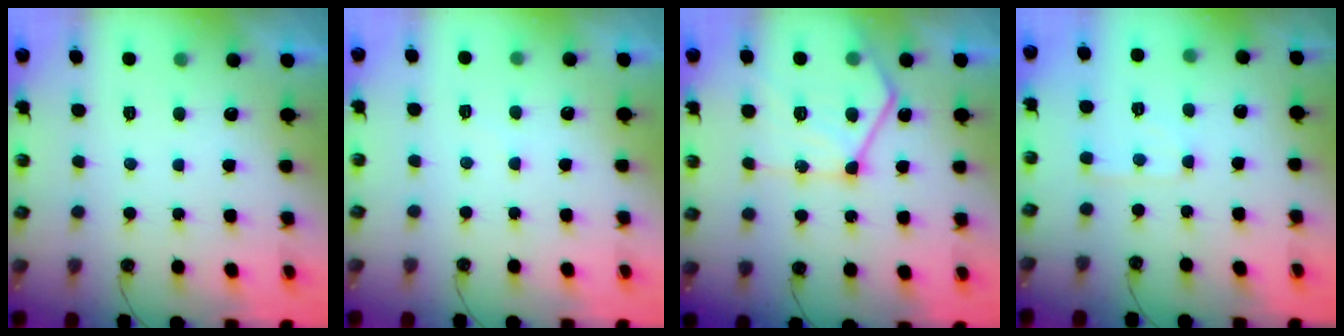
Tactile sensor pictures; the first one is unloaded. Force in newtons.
{"total": 2.0, "press": 2.0, "slide": 0.3}
{"total": 17.9, "press": 17.8, "slide": 2.0}
{"total": 4.1, "press": 4.1, "slide": 0.6}